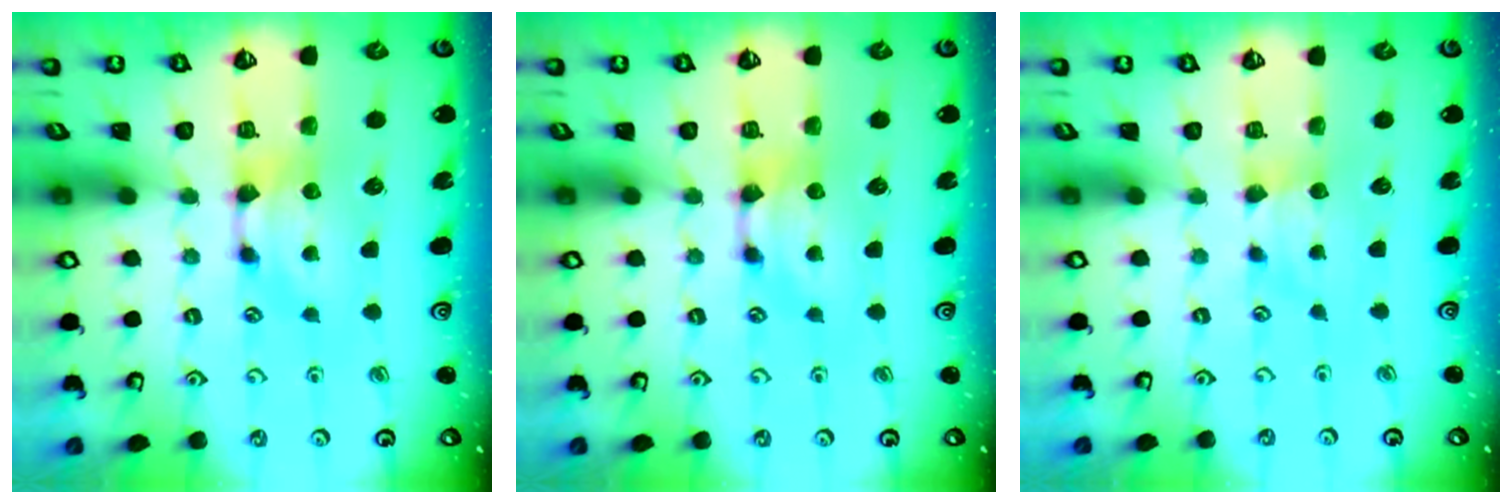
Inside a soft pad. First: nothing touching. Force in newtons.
{"total": 0.0}
{"total": 1.4, "press": 1.3, "slide": 0.5}